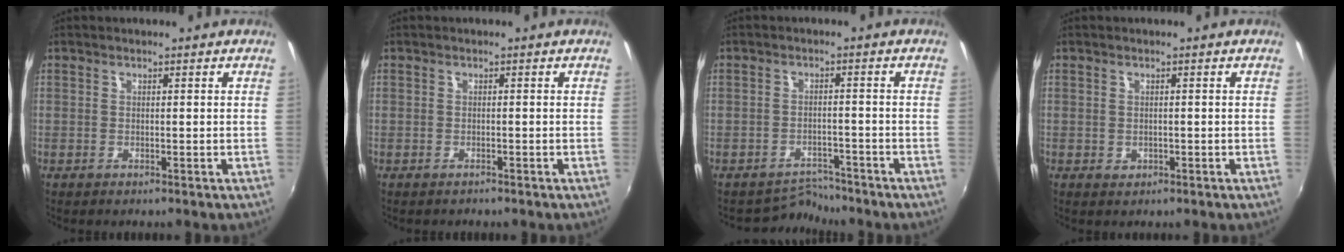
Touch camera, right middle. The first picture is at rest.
{"total": 0.6, "force": [-0.6, 0.2, 0.0], "torque": [-0.002, 0.001, -0.009]}
{"total": 3.9, "force": [-3.7, 0.8, -1.0], "torque": [0.012, 0.011, -0.059]}
{"total": 0.9, "force": [-0.2, 0.8, 0.4], "torque": [-0.004, 0.000, -0.001]}